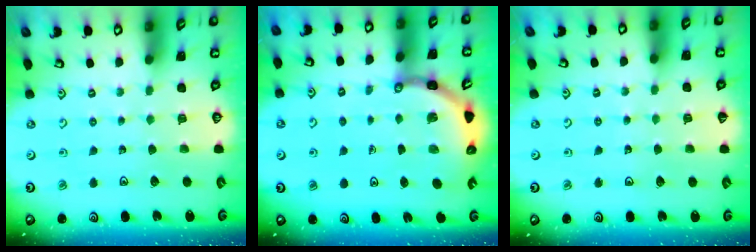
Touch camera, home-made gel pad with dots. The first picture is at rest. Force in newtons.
{"total": 5.5, "press": 5.4, "slide": 0.6}
{"total": 2.4, "press": 2.4, "slide": 0.3}